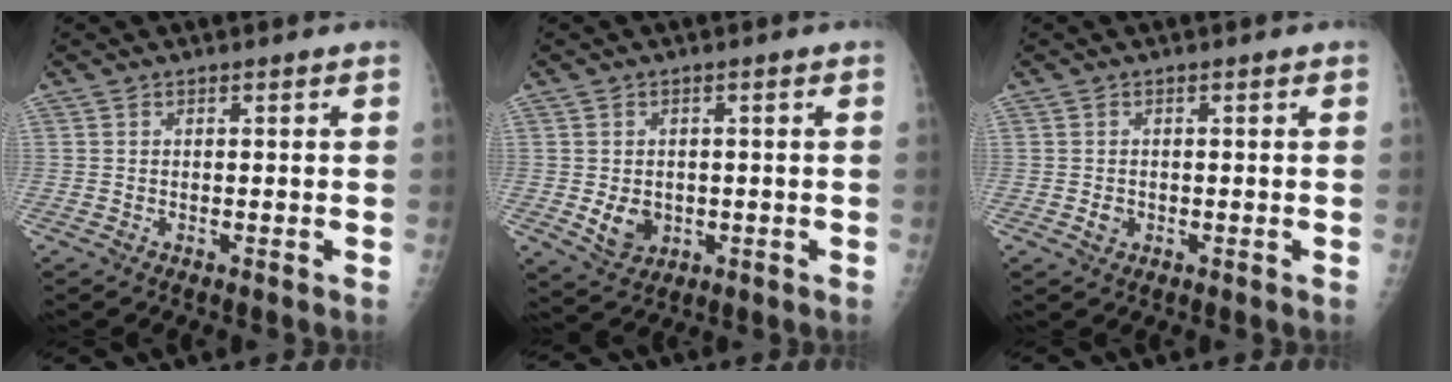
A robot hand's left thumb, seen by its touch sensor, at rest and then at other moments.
{"total": 5.0, "force": [-0.6, 4.1, 2.9], "torque": [-0.031, -0.004, 0.003]}
{"total": 1.5, "force": [-0.3, 1.3, 0.7], "torque": [-0.005, 0.002, -0.004]}